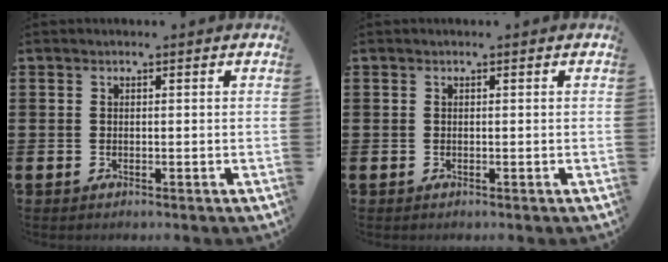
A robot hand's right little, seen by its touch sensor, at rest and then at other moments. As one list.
[{"total": 0.0}]